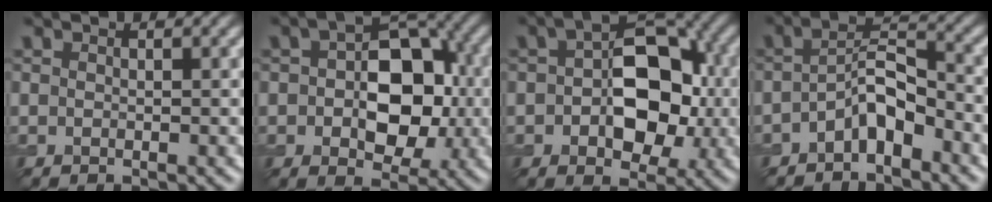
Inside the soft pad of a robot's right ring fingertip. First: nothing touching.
{"total": 8.0, "force": [-0.1, 5.3, 6.1], "torque": [-0.081, 0.010, -0.002]}
{"total": 8.5, "force": [-0.2, 5.3, 6.7], "torque": [-0.094, 0.014, -0.008]}
{"total": 3.6, "force": [-2.0, 1.2, 2.7], "torque": [-0.054, 0.015, -0.040]}